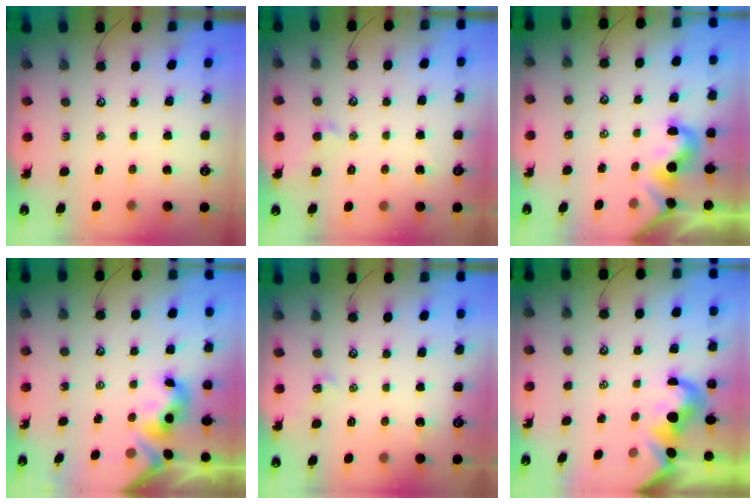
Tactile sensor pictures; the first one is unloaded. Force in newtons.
{"total": 1.0, "press": 0.8, "slide": 0.6}
{"total": 1.5, "press": 1.4, "slide": 0.3}
{"total": 5.1, "press": 5.1, "slide": 0.4}
{"total": 2.0, "press": 1.9, "slide": 0.5}
{"total": 3.0, "press": 2.8, "slide": 1.0}